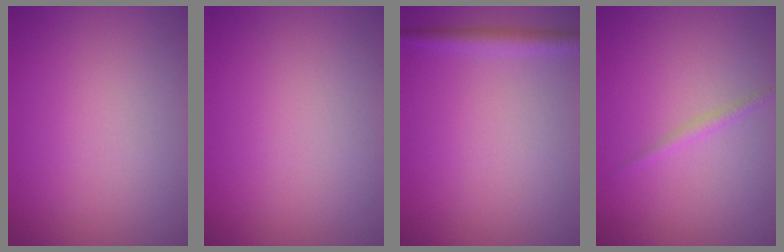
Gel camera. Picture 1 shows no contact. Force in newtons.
{"total": 0.0}
{"total": 1.9, "press": 1.9, "slide": 0.1}
{"total": 0.9, "press": 0.9, "slide": 0.0}